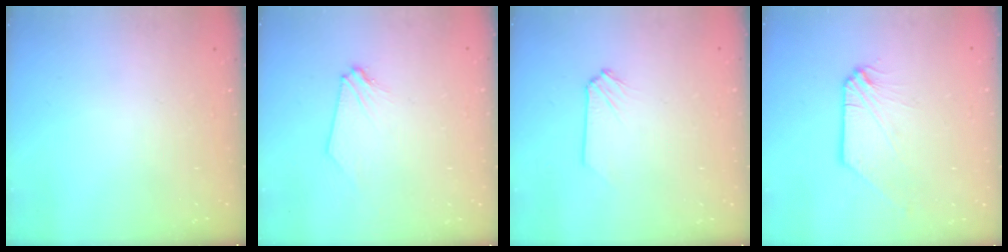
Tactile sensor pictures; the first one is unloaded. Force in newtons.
{"total": 0.0}
{"total": 0.0}
{"total": 0.0}